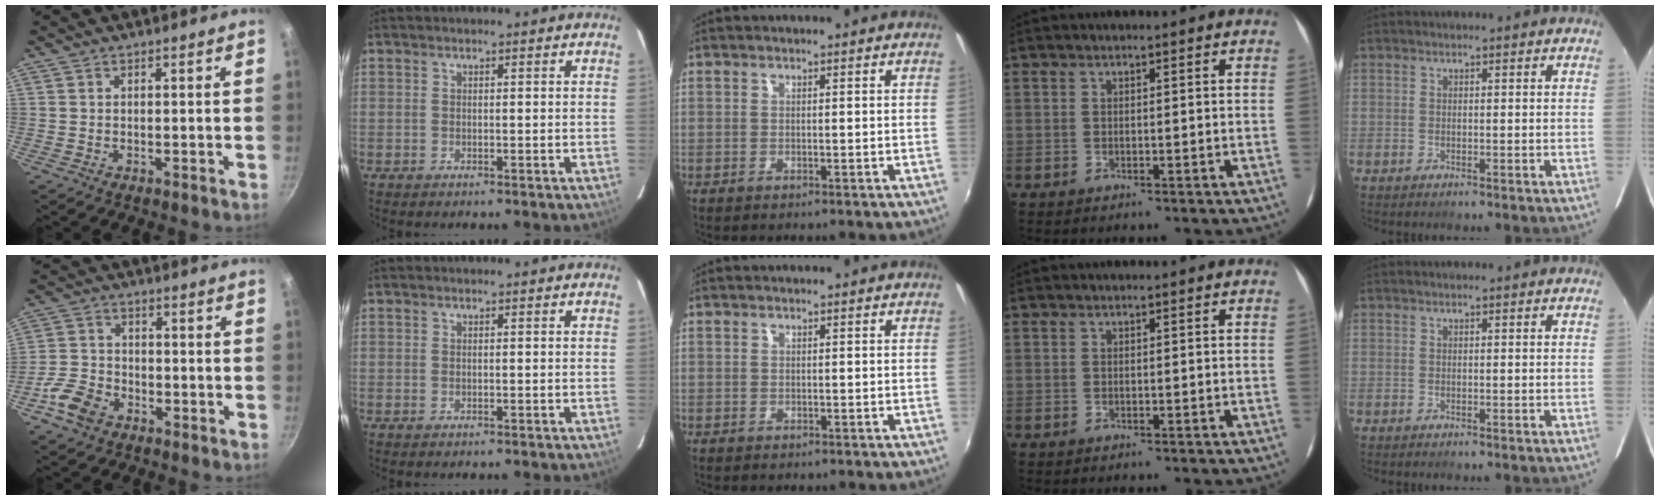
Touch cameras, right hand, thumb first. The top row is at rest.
{"thumb": {"total": 7.6, "force": [-3.9, 5.3, 3.8], "torque": [-0.064, 0.026, -0.083]}, "middle": {"total": 0.6, "force": [-0.4, 0.5, 0.0], "torque": [-0.001, 0.001, -0.006]}}